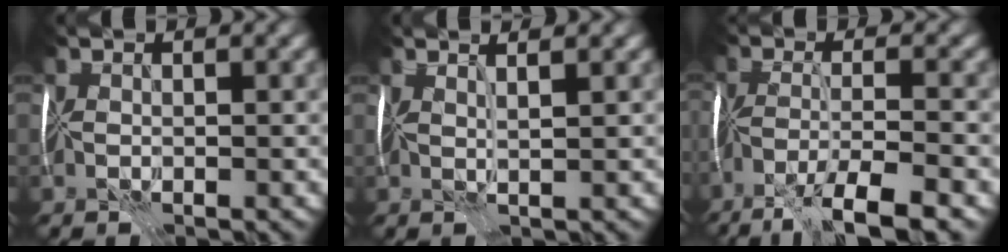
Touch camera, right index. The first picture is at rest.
{"total": 1.5, "force": [1.1, -0.5, 0.8], "torque": [-0.008, 0.003, 0.008]}
{"total": 6.9, "force": [-4.9, 0.5, 4.8], "torque": [-0.077, -0.002, -0.096]}